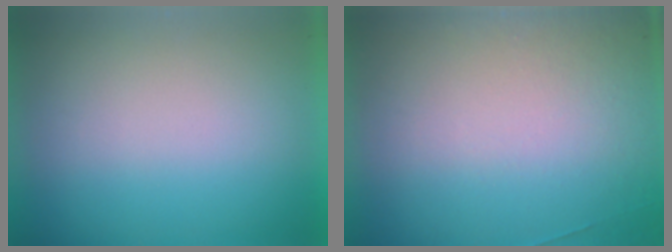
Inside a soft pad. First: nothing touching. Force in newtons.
{"total": 4.5}